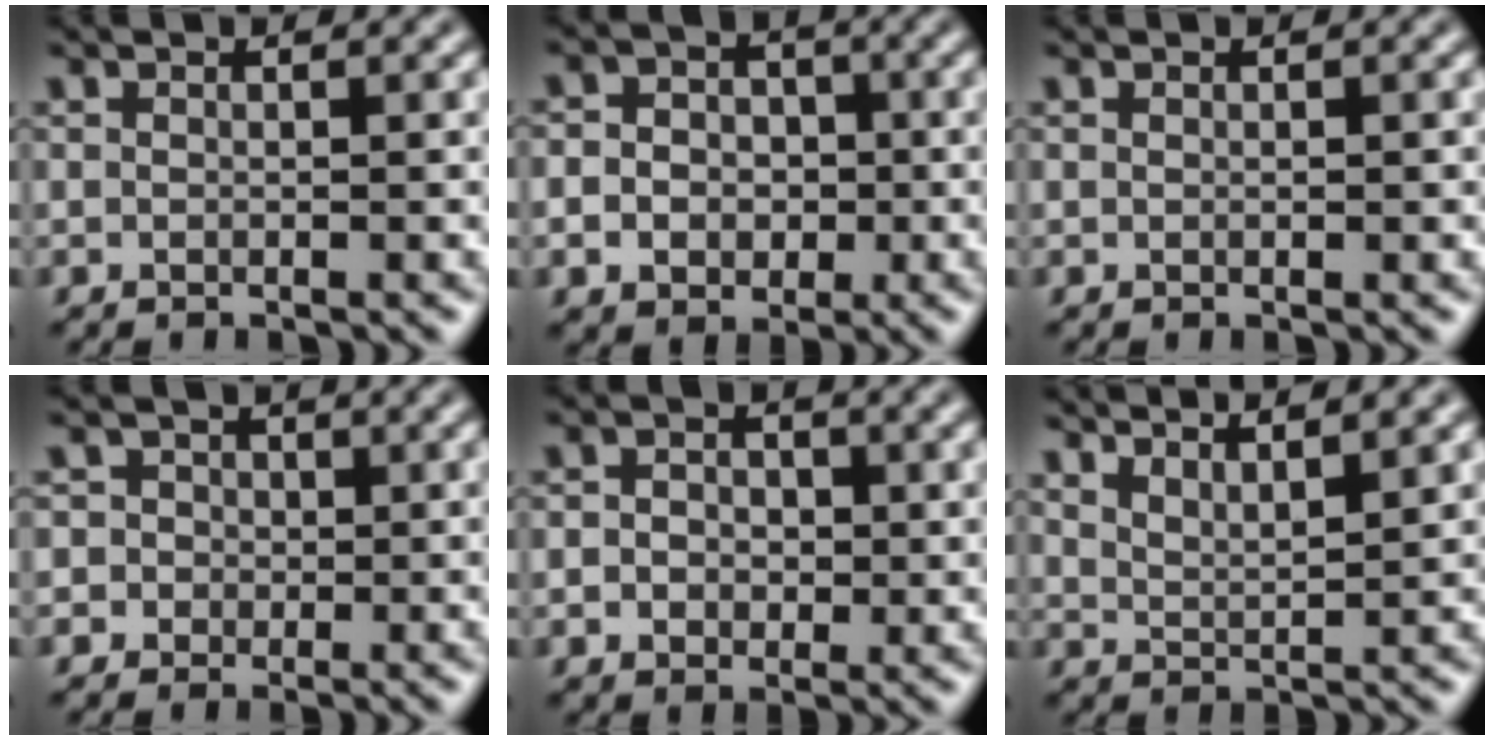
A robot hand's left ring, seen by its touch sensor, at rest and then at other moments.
{"total": 5.3, "force": [-0.6, 4.7, 2.4], "torque": [-0.028, 0.008, -0.030]}
{"total": 0.0}
{"total": 3.9, "force": [0.6, 3.7, 0.8], "torque": [0.013, 0.031, -0.012]}
{"total": 3.1, "force": [0.2, 2.5, 1.8], "torque": [-0.031, 0.004, -0.007]}
{"total": 4.7, "force": [4.0, 1.1, 2.2], "torque": [-0.020, 0.017, 0.047]}